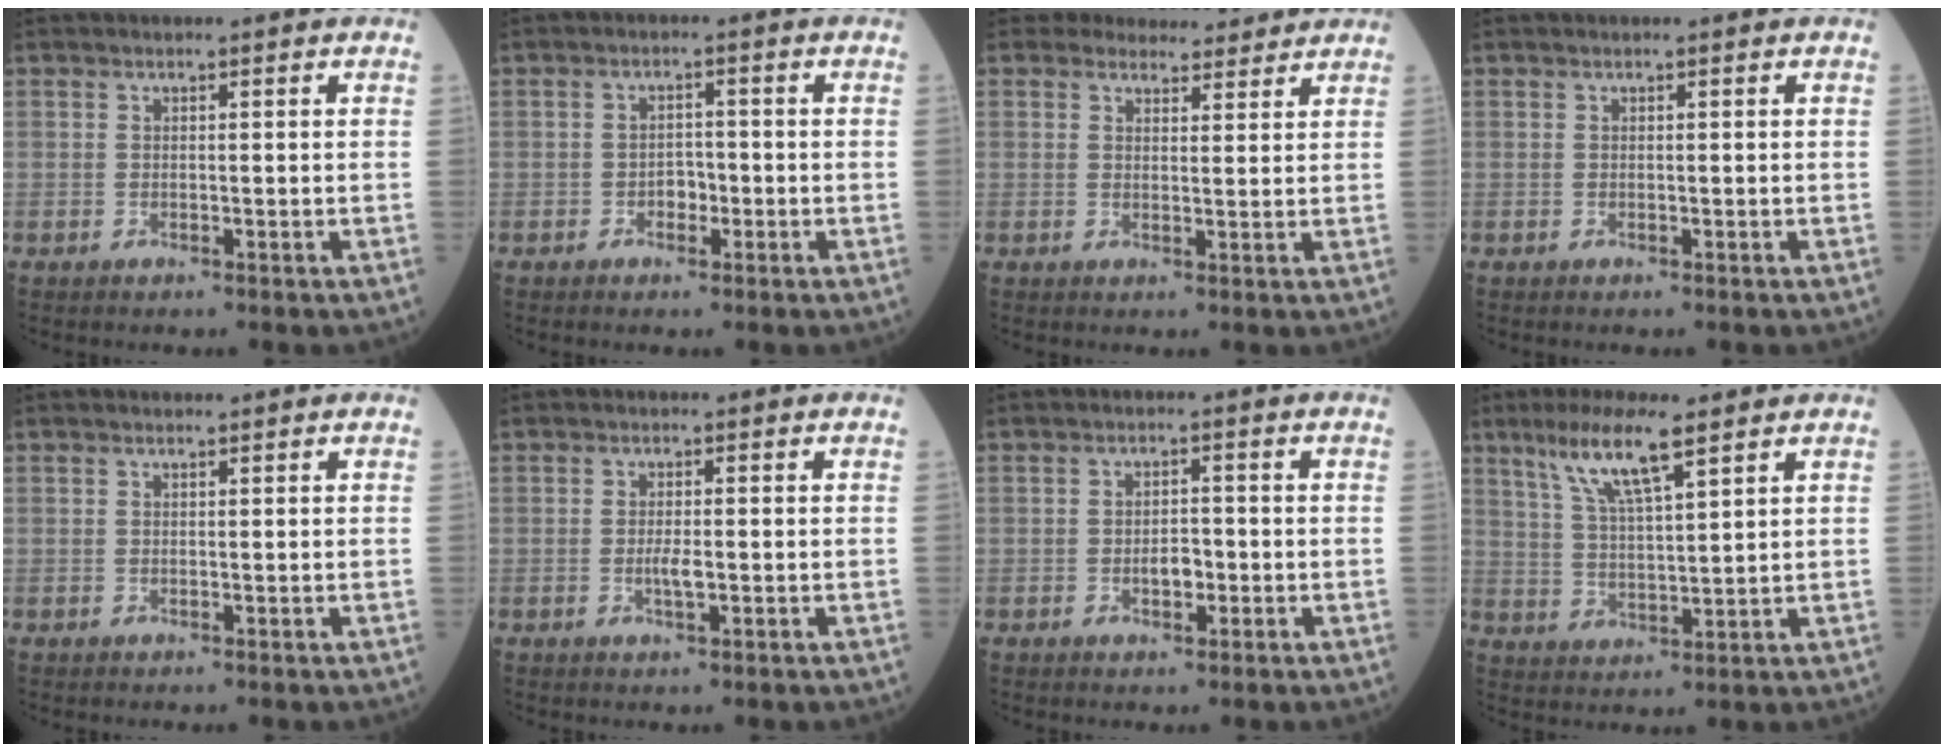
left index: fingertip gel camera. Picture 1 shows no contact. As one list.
[{"total": 2.4, "force": [-1.1, 1.5, 1.5], "torque": [-0.019, 0.005, -0.020]}, {"total": 6.8, "force": [6.4, 2.3, 0.5], "torque": [0.008, 0.004, 0.072]}, {"total": 0.0}, {"total": 0.0}, {"total": 2.2, "force": [-0.6, 0.5, 2.1], "torque": [-0.043, -0.002, -0.011]}, {"total": 2.9, "force": [-1.0, 1.5, 2.2], "torque": [-0.036, 0.002, -0.016]}, {"total": 8.6, "force": [5.4, 0.9, 6.6], "torque": [-0.134, 0.006, 0.105]}]